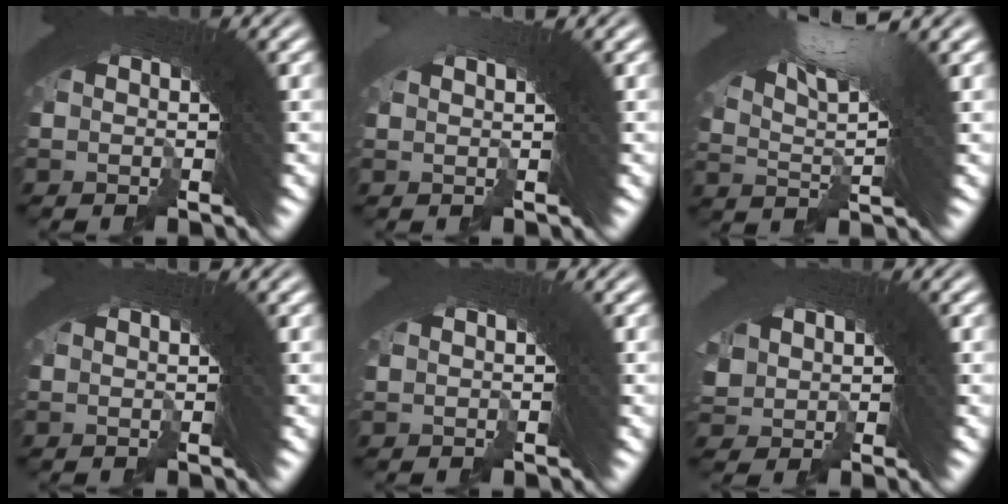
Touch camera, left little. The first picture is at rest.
{"total": 1.8, "force": [1.0, -1.5, 0.1], "torque": [0.015, 0.019, 0.018]}
{"total": 7.0, "force": [3.6, 1.6, 5.8], "torque": [-0.095, 0.006, 0.057]}
{"total": 1.8, "force": [1.3, -1.2, 0.5], "torque": [0.006, 0.010, 0.024]}
{"total": 0.9, "force": [0.5, -0.7, -0.2], "torque": [0.020, 0.012, 0.010]}
{"total": 1.4, "force": [-0.2, 1.2, 0.6], "torque": [-0.007, -0.008, 0.012]}